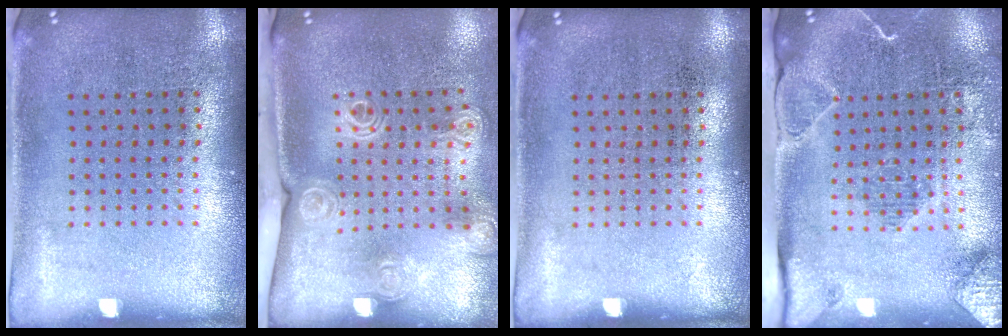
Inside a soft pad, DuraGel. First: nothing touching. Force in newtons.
{"total": 2.0, "press": 1.6, "slide": 1.3}
{"total": 0.0}
{"total": 2.0, "press": 2.0, "slide": 0.2}